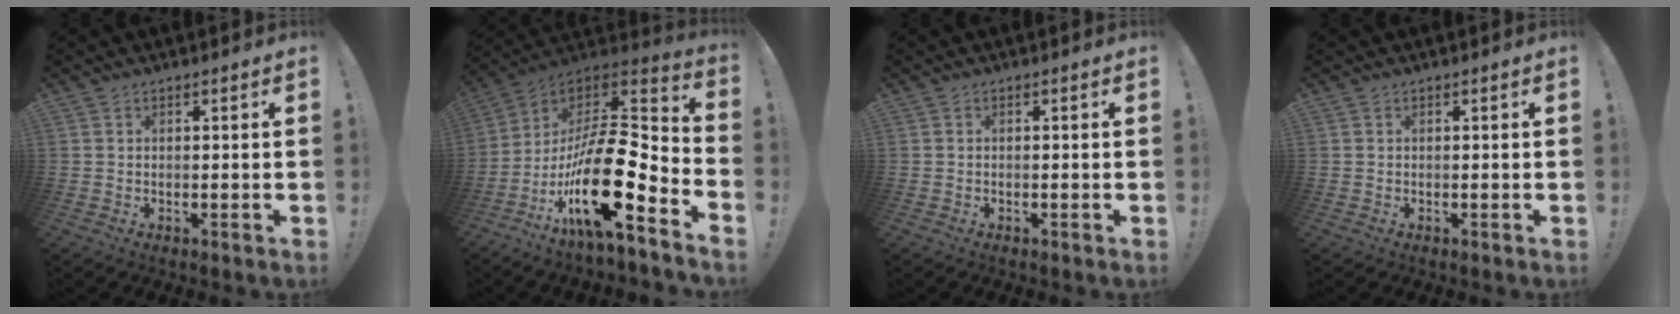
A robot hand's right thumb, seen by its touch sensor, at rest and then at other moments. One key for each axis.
{"total": 22.9, "fx": -8.1, "fy": 6.8, "fz": 20.3, "tx": -0.364, "ty": 0.024, "tz": -0.138}
{"total": 0.0}
{"total": 0.0}